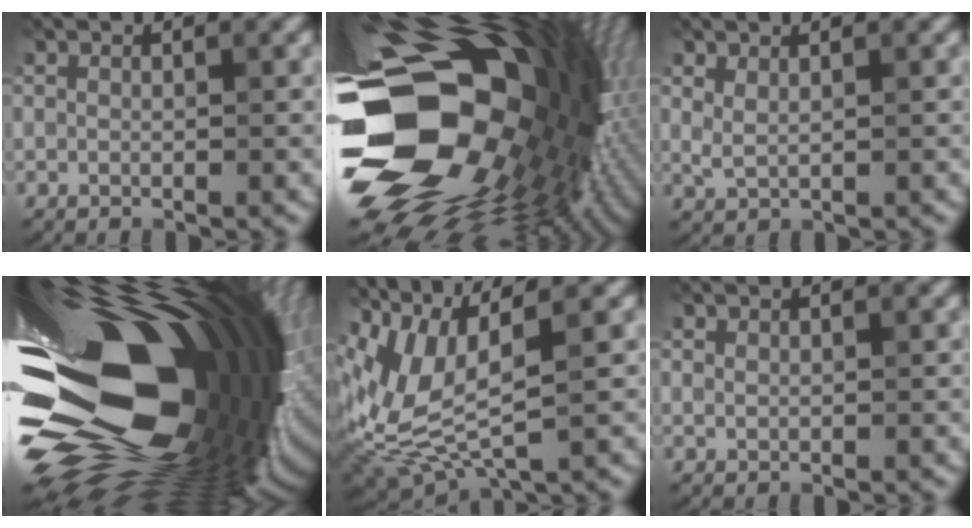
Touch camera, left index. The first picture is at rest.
{"total": 20.8, "force": [-1.7, 14.2, 15.1], "torque": [-0.296, -0.051, -0.018]}
{"total": 1.2, "force": [0.8, 0.4, 0.7], "torque": [-0.020, -0.005, 0.021]}
{"total": 22.1, "force": [0.5, 11.8, 18.7], "torque": [-0.330, -0.040, -0.008]}
{"total": 7.2, "force": [2.1, 2.7, 6.4], "torque": [-0.154, -0.009, 0.047]}
{"total": 0.6, "force": [0.4, 0.4, 0.2], "torque": [-0.004, -0.001, 0.010]}